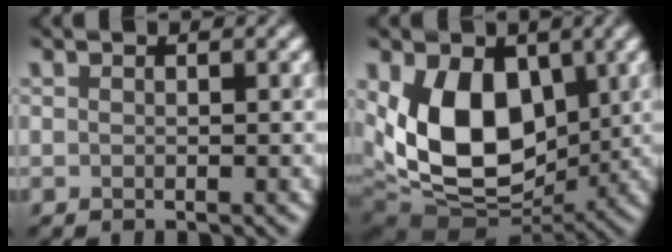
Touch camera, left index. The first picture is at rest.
{"total": 9.2, "force": [0.7, 5.8, 7.1], "torque": [-0.146, -0.011, 0.028]}